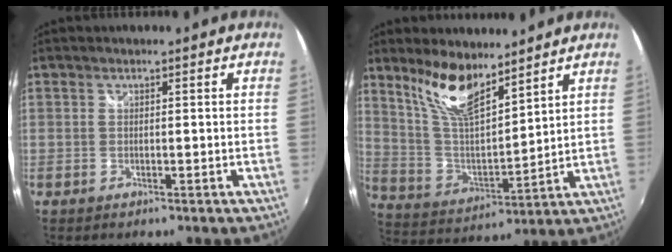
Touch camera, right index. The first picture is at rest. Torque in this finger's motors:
{"motor_torque": [0.52, 0.51, 0.54, 0.09]}